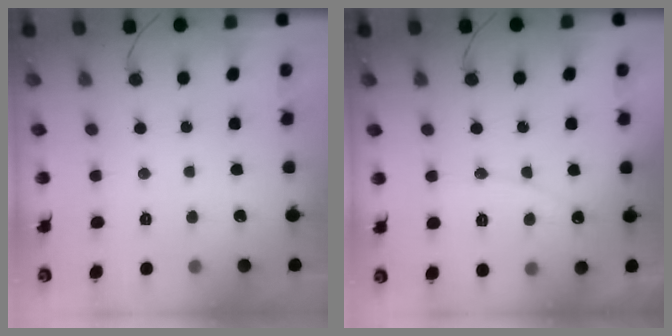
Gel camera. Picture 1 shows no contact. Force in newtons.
{"total": 6.1, "press": 6.1, "slide": 0.5}